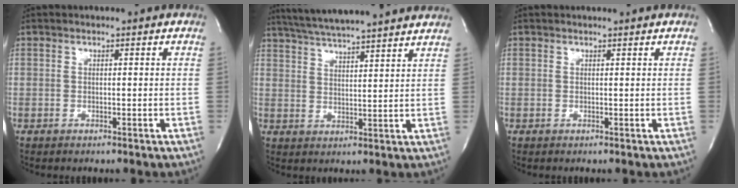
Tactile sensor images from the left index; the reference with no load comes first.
{"total": 18.7, "force": [16.7, 0.5, 8.4], "torque": [-0.147, 0.024, 0.236]}
{"total": 1.2, "force": [1.1, -0.3, 0.1], "torque": [-0.008, 0.000, 0.016]}